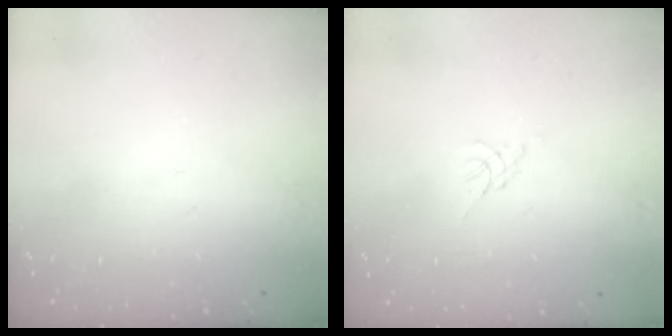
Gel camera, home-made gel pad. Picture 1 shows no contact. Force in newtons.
{"total": 0.0}